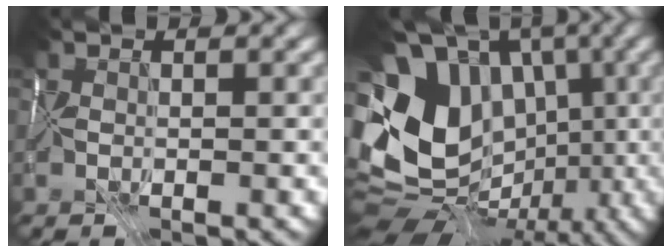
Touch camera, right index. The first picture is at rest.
{"total": 14.6, "force": [1.0, 11.6, 8.8], "torque": [-0.178, 0.027, 0.011]}